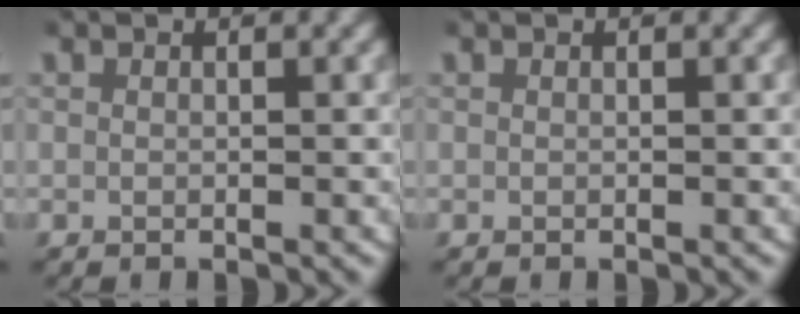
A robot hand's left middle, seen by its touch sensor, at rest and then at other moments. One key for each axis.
{"total": 0.0}